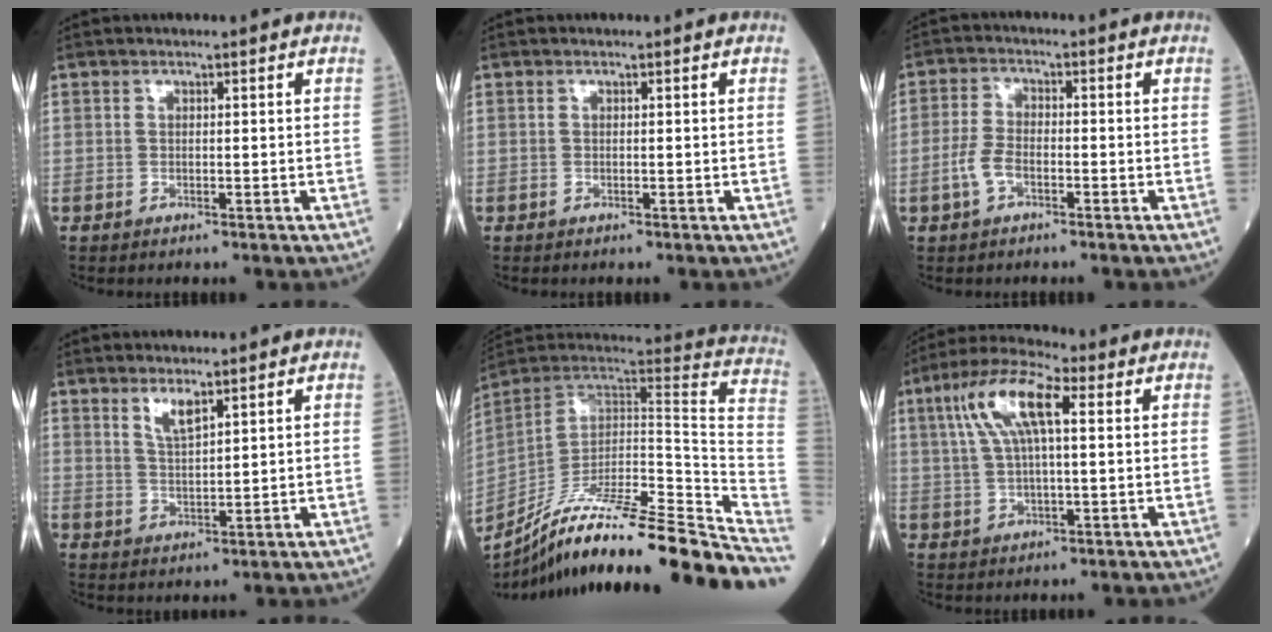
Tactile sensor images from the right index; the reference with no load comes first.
{"total": 0.0}
{"total": 4.1, "force": [-1.8, 1.9, 3.1], "torque": [-0.078, 0.004, -0.039]}
{"total": 3.1, "force": [2.3, 0.4, 2.1], "torque": [-0.043, -0.006, 0.051]}
{"total": 29.5, "force": [-24.0, -0.5, 17.2], "torque": [-0.173, -0.023, -0.371]}
{"total": 10.2, "force": [3.2, 2.5, 9.4], "torque": [-0.194, 0.027, 0.059]}